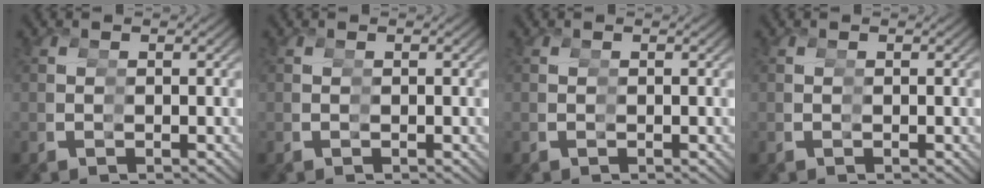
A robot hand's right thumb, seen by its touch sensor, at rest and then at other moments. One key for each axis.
{"total": 0.0}
{"total": 0.0}
{"total": 0.0}